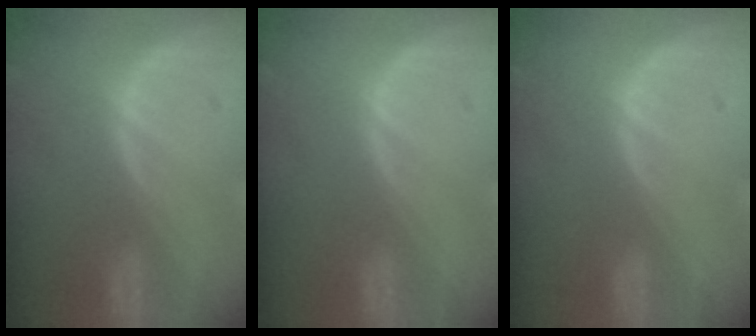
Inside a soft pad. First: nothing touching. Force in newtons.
{"total": 0.0}
{"total": 0.5, "press": 0.1, "slide": 0.5}